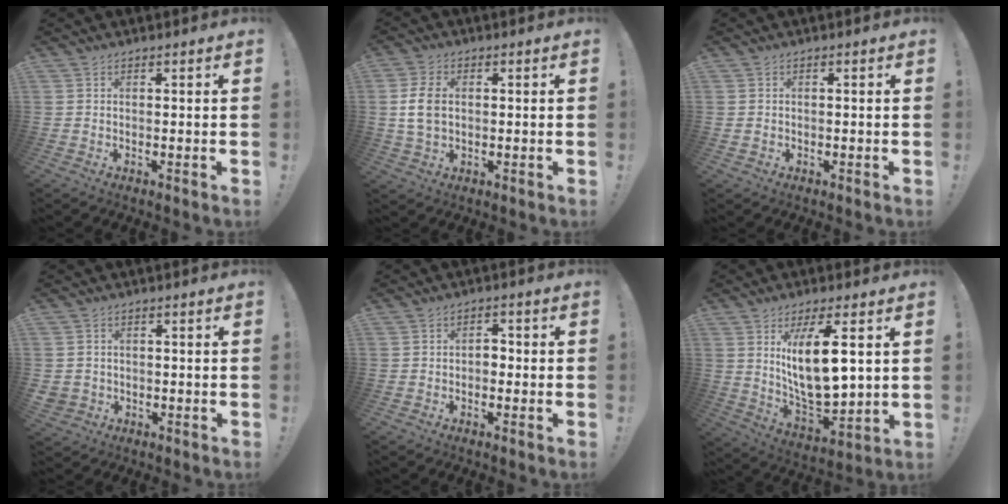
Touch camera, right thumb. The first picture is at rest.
{"total": 7.6, "force": [0.6, 5.2, 5.6], "torque": [-0.104, 0.006, 0.010]}
{"total": 0.9, "force": [-0.4, 0.8, 0.1], "torque": [-0.009, 0.005, -0.007]}
{"total": 2.6, "force": [-0.2, 2.5, 0.7], "torque": [-0.015, 0.002, 0.000]}
{"total": 3.0, "force": [-1.2, 2.1, 1.7], "torque": [-0.030, 0.007, -0.026]}
{"total": 15.6, "force": [4.9, 5.5, 13.8], "torque": [-0.253, -0.031, 0.070]}